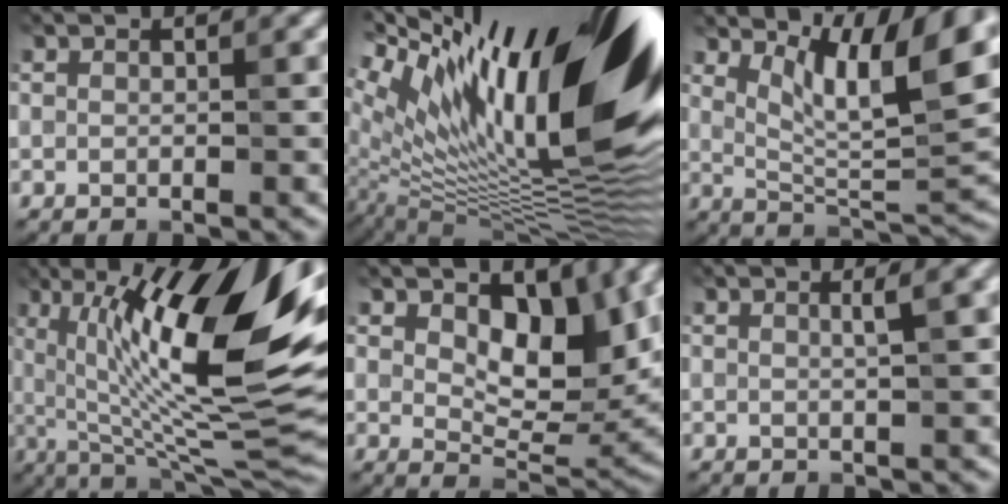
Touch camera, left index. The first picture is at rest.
{"total": 20.2, "force": [7.0, 7.0, 17.6], "torque": [-0.269, 0.031, 0.121]}
{"total": 9.5, "force": [4.4, 2.6, 8.0], "torque": [-0.131, -0.007, 0.081]}
{"total": 16.2, "force": [4.0, 4.1, 15.2], "torque": [-0.236, 0.003, 0.064]}
{"total": 7.0, "force": [2.4, 3.6, 5.5], "torque": [-0.084, -0.013, 0.043]}
{"total": 1.8, "force": [0.6, 0.1, 1.7], "torque": [-0.025, 0.010, 0.007]}